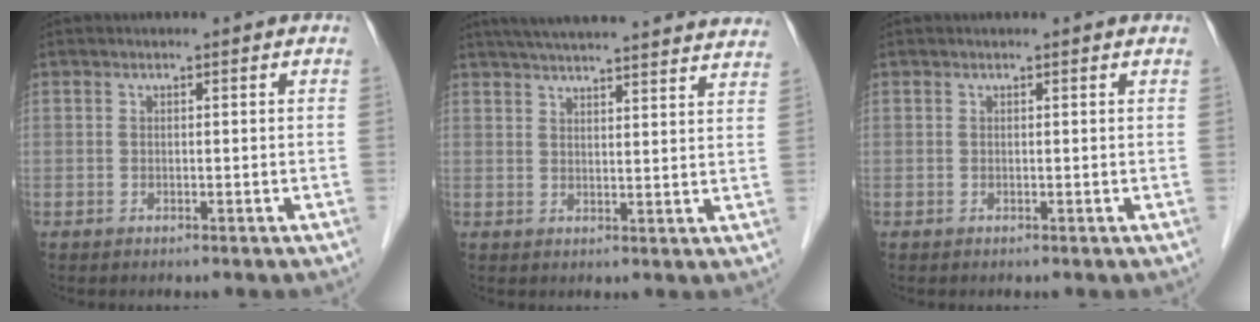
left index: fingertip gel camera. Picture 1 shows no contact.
{"total": 27.6, "force": [25.5, 2.0, 10.4], "torque": [-0.167, -0.016, 0.314]}
{"total": 1.3, "force": [1.2, 0.0, 0.4], "torque": [-0.012, 0.008, 0.012]}